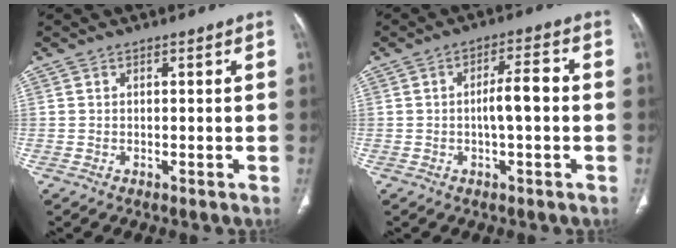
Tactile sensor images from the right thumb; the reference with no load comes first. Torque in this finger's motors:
{"motor_torque": [0.51, 1.50, 0.78, 0.09, 0.02]}